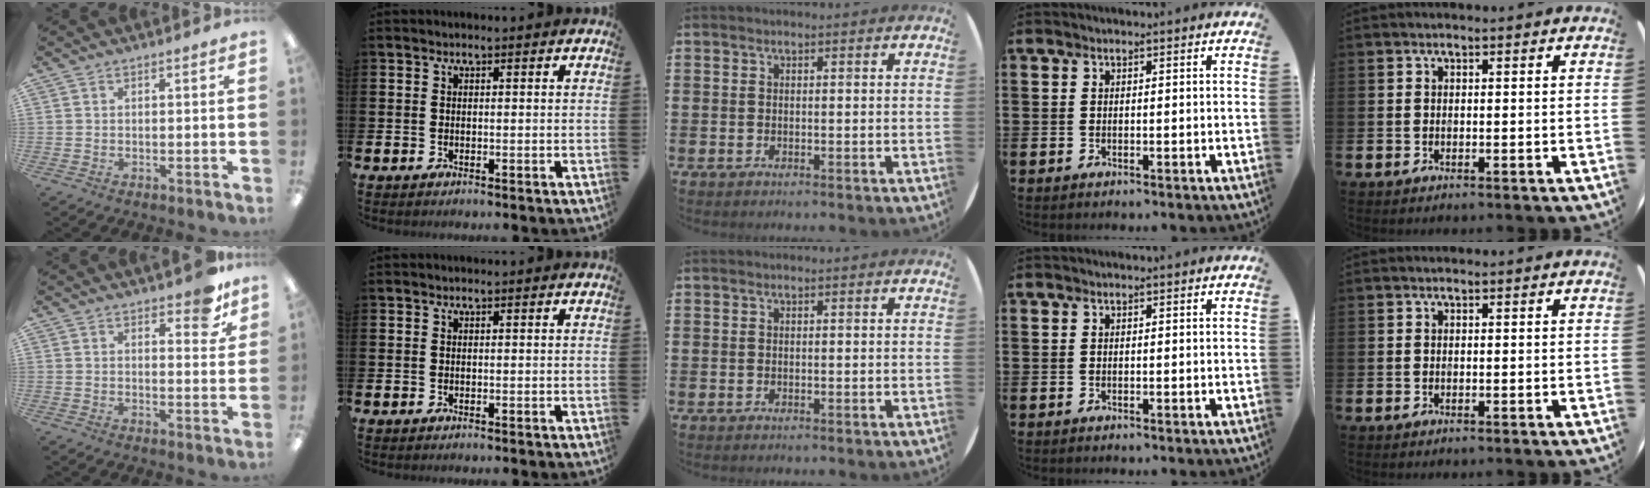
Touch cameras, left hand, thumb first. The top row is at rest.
{"thumb": {"total": 6.4, "force": [4.8, 2.8, 3.3], "torque": [-0.029, -0.026, 0.078]}}